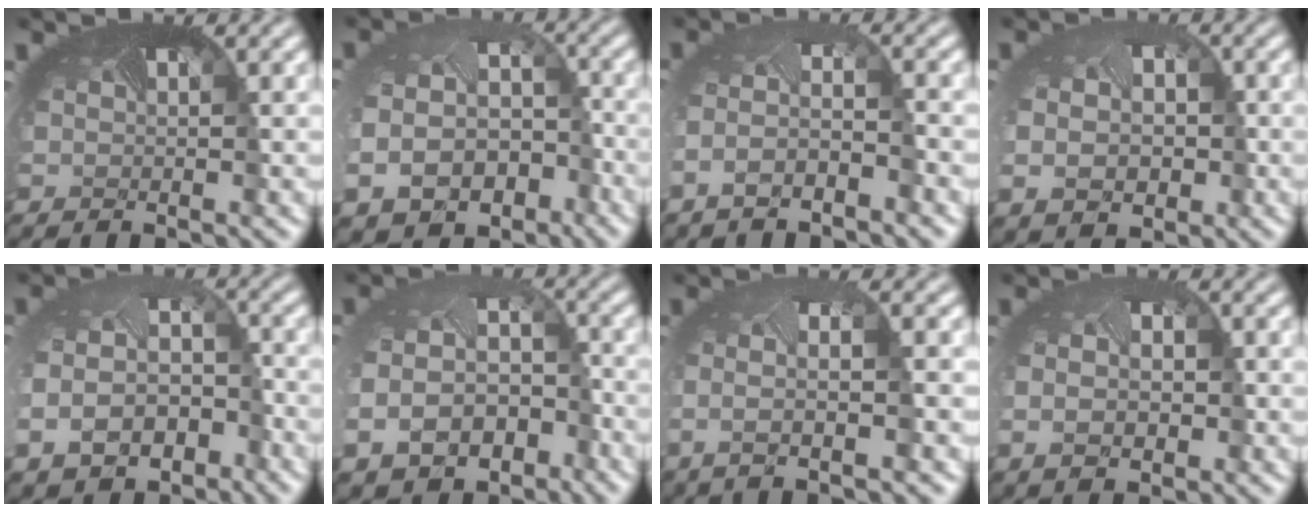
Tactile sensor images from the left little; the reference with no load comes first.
{"total": 11.0, "force": [-5.0, 8.1, 5.4], "torque": [-0.109, -0.055, -0.055]}
{"total": 3.0, "force": [-2.1, 0.4, 2.1], "torque": [-0.043, -0.008, -0.042]}
{"total": 6.0, "force": [-0.7, 4.6, 3.8], "torque": [-0.065, -0.011, 0.001]}
{"total": 7.3, "force": [-3.7, 4.8, 4.1], "torque": [-0.096, -0.036, -0.048]}
{"total": 8.5, "force": [-4.2, 5.8, 4.4], "torque": [-0.097, -0.044, -0.048]}
{"total": 3.9, "force": [-0.9, 1.0, 3.7], "torque": [-0.067, -0.010, -0.015]}
{"total": 4.0, "force": [-0.4, 2.7, 3.0], "torque": [-0.052, -0.001, 0.003]}